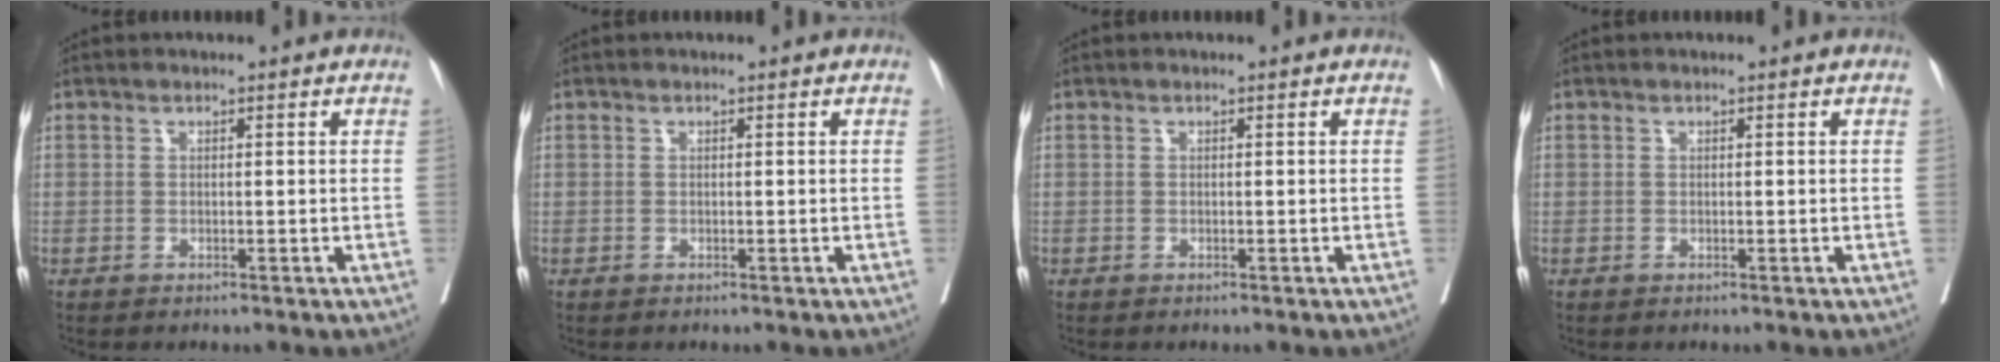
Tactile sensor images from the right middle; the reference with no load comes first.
{"total": 0.0}
{"total": 0.0}
{"total": 0.0}